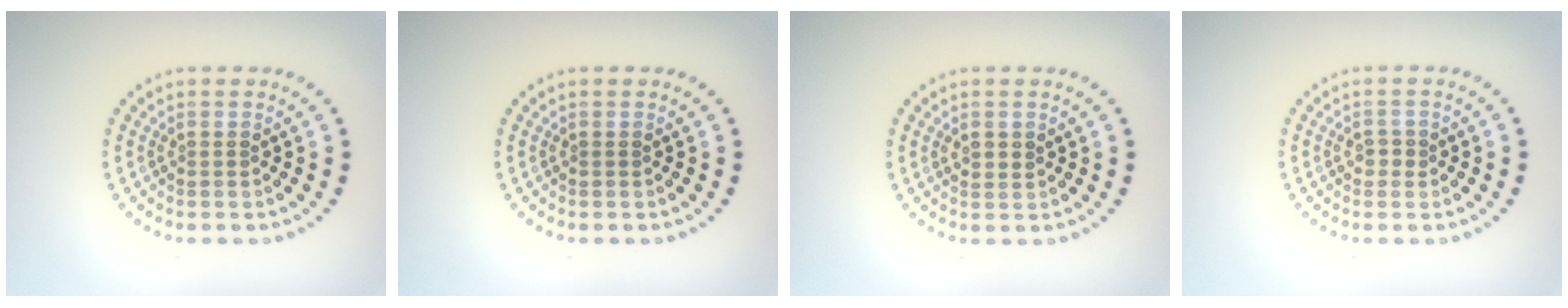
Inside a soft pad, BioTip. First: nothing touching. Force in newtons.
{"total": 0.0}
{"total": 1.1, "press": 1.0, "slide": 0.5}
{"total": 1.1, "press": 1.1, "slide": 0.2}